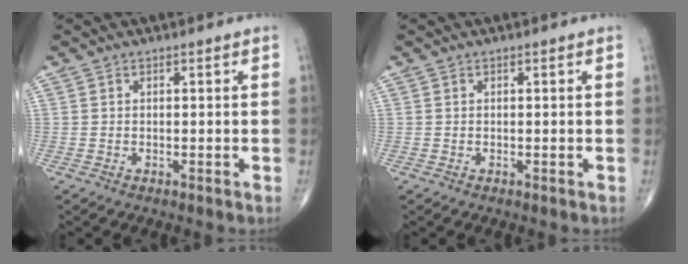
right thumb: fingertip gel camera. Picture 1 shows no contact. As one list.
[{"total": 0.0}]